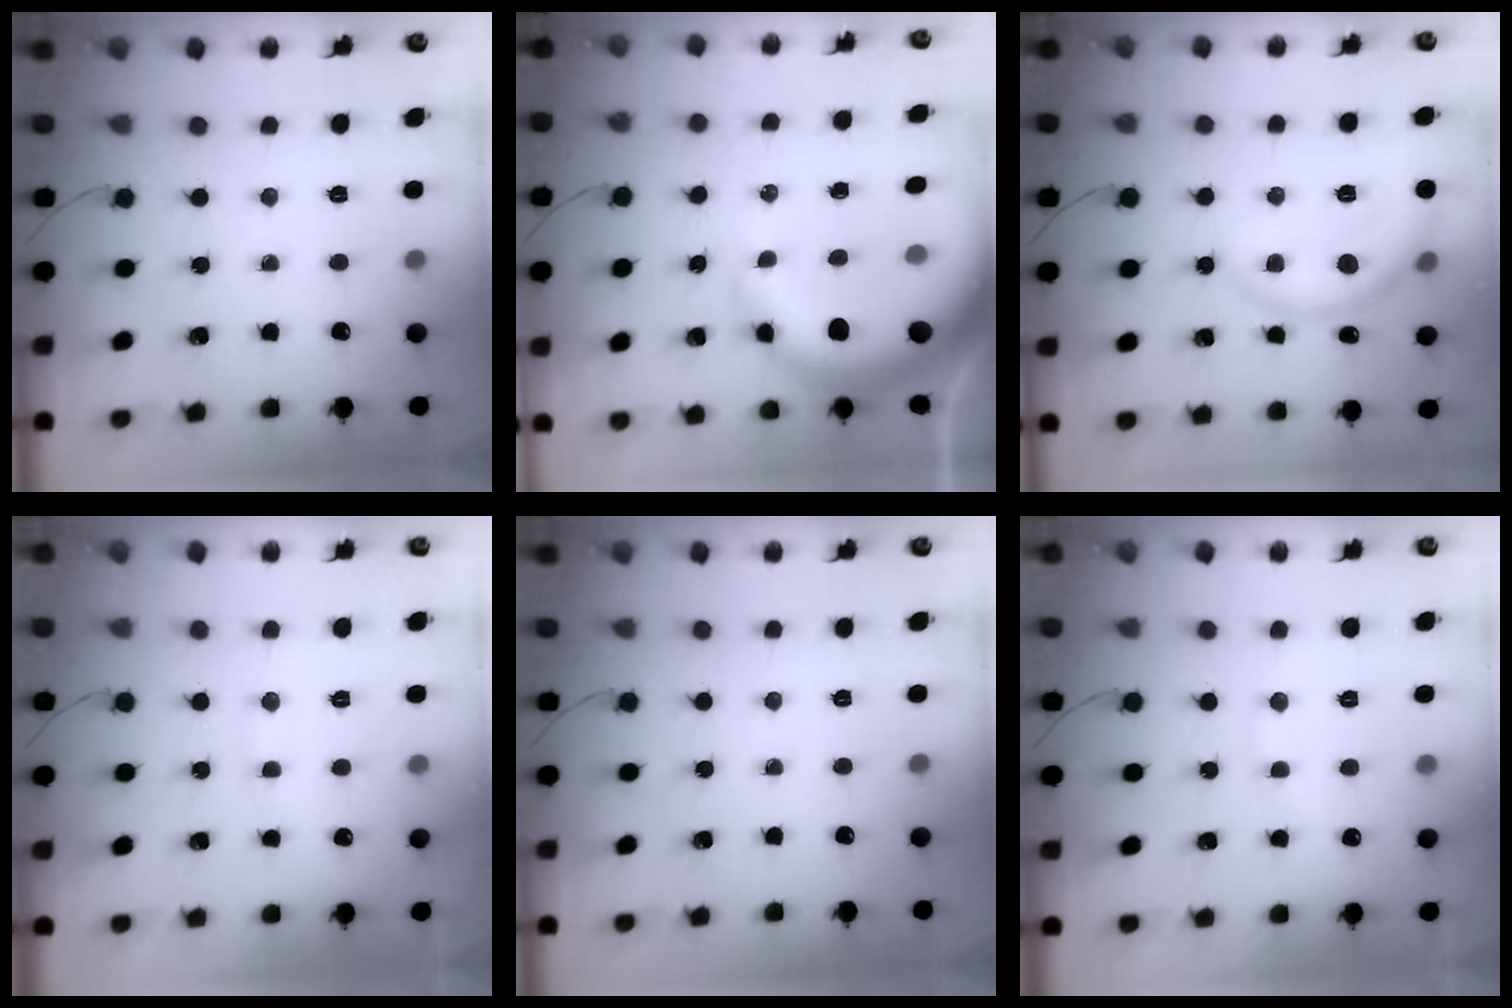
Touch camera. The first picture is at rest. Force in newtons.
{"total": 10.9, "press": 10.7, "slide": 2.2}
{"total": 8.6, "press": 8.6, "slide": 0.5}
{"total": 7.3, "press": 7.2, "slide": 1.4}
{"total": 0.0}
{"total": 7.5, "press": 7.4, "slide": 1.5}